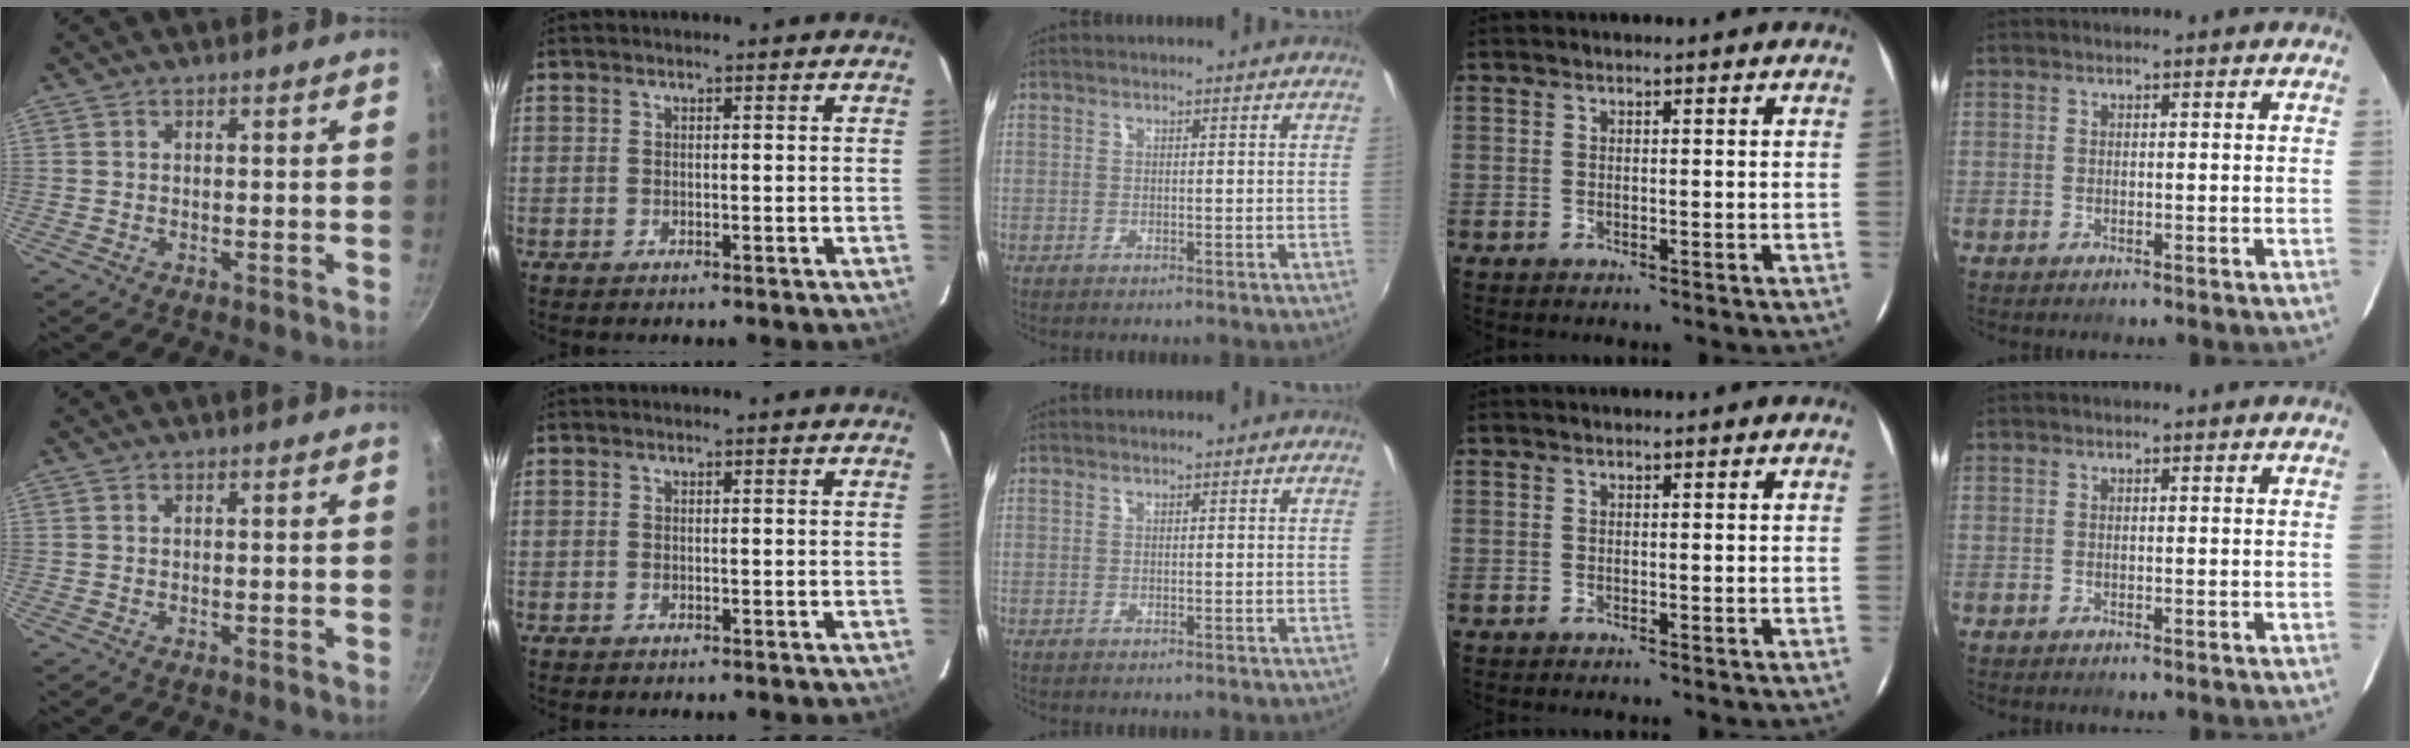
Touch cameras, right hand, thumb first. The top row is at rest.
{}